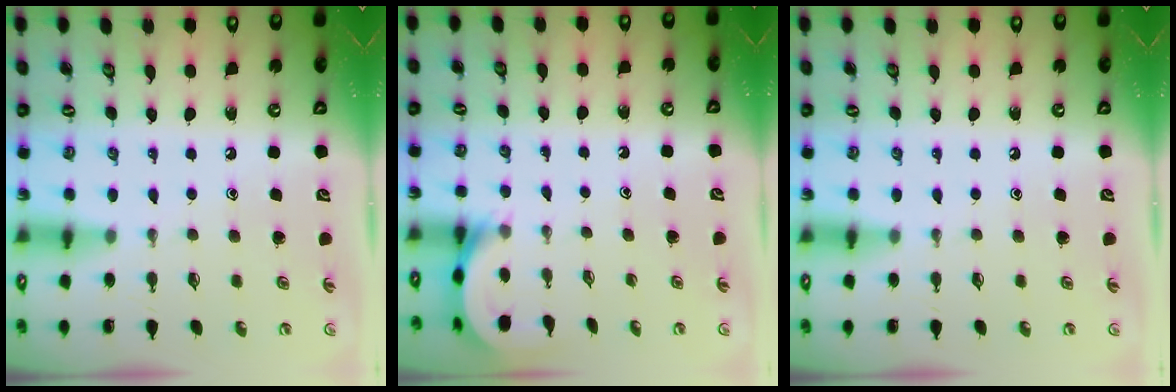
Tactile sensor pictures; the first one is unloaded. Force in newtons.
{"total": 3.8, "press": 3.8, "slide": 0.4}
{"total": 0.0}